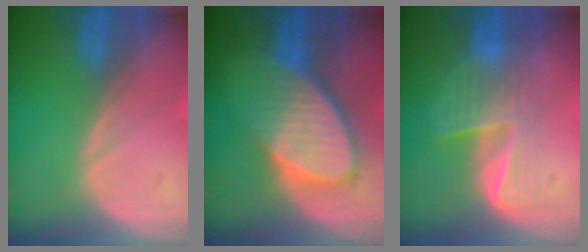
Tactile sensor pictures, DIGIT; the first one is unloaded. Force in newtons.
{"total": 9.0, "press": 8.1, "slide": 3.9}
{"total": 7.1, "press": 5.8, "slide": 4.1}